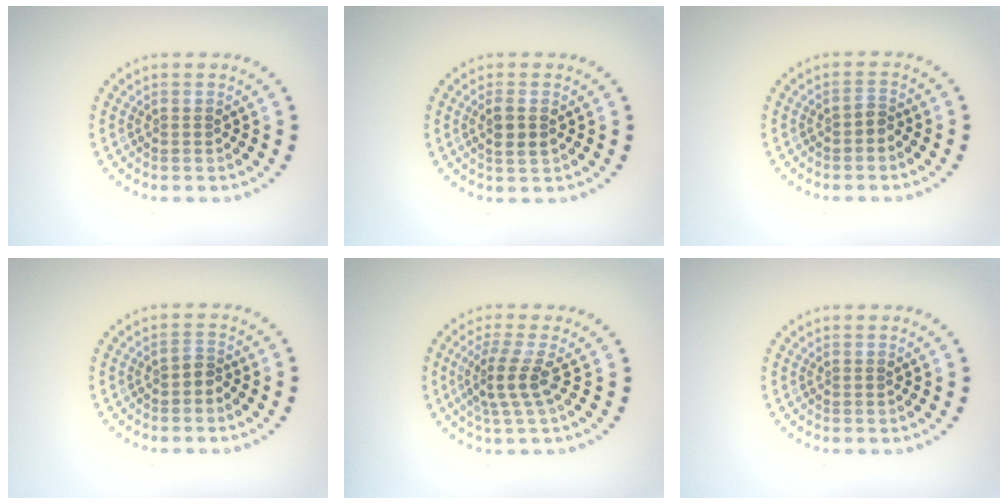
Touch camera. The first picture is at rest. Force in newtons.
{"total": 1.9, "press": 1.8, "slide": 0.7}
{"total": 1.0, "press": 0.8, "slide": 0.6}
{"total": 1.1, "press": 0.8, "slide": 0.7}
{"total": 2.9, "press": 2.0, "slide": 2.0}
{"total": 0.0}